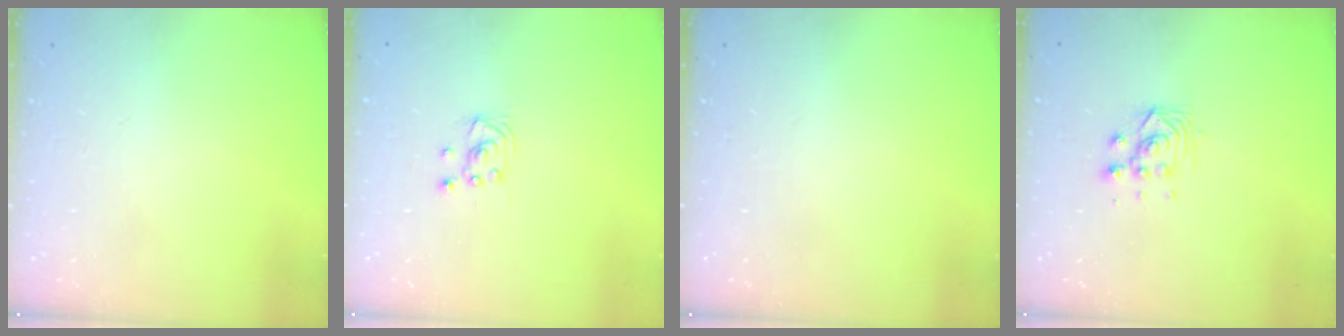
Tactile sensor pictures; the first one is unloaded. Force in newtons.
{"total": 2.5, "press": 2.5, "slide": 0.2}
{"total": 0.0}
{"total": 2.9, "press": 2.8, "slide": 0.8}